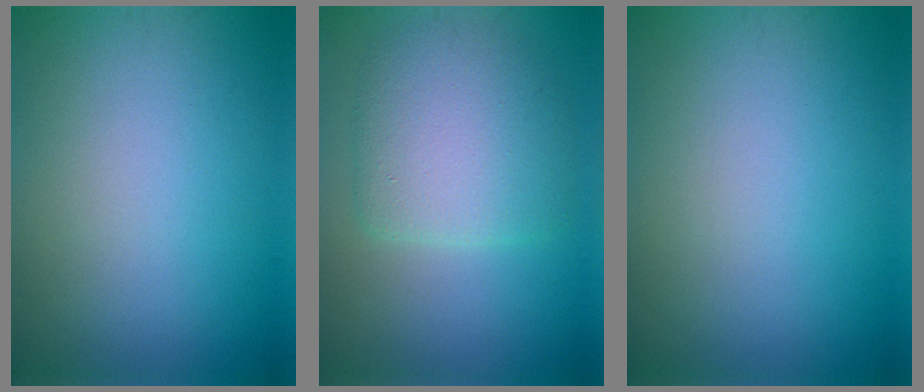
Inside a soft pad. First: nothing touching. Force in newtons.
{"total": 5.7, "press": 5.7, "slide": 0.2}
{"total": 0.0}